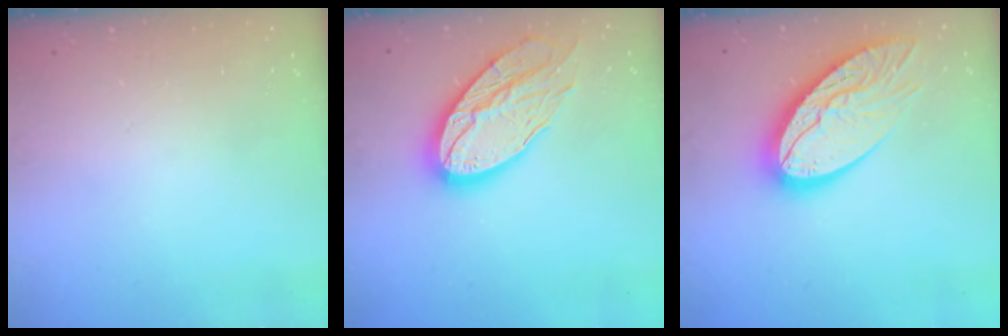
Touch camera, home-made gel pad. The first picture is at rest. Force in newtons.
{"total": 18.4, "press": 18.4, "slide": 1.7}
{"total": 22.0, "press": 21.9, "slide": 1.9}